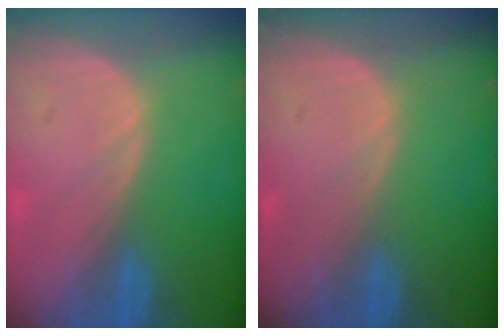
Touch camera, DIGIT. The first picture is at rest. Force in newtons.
{"total": 0.0}